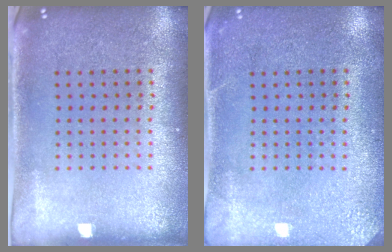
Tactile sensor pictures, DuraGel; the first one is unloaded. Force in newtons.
{"total": 2.7, "press": 2.6, "slide": 0.2}